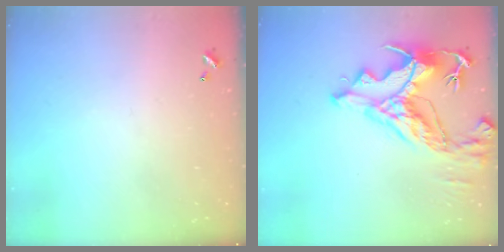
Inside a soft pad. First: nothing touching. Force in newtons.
{"total": 14.0, "press": 13.8, "slide": 2.1}